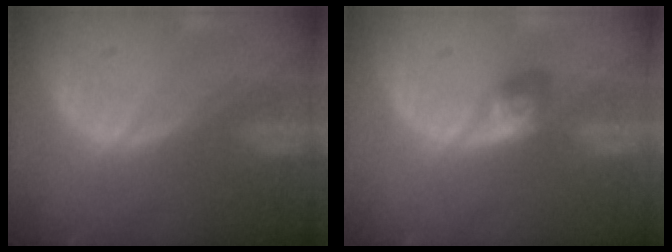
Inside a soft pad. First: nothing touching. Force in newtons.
{"total": 2.9, "press": 2.7, "slide": 1.2}